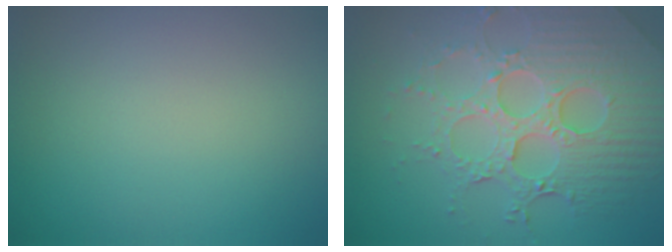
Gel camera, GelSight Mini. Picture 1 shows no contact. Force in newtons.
{"total": 7.8, "press": 5.8, "slide": 5.2}